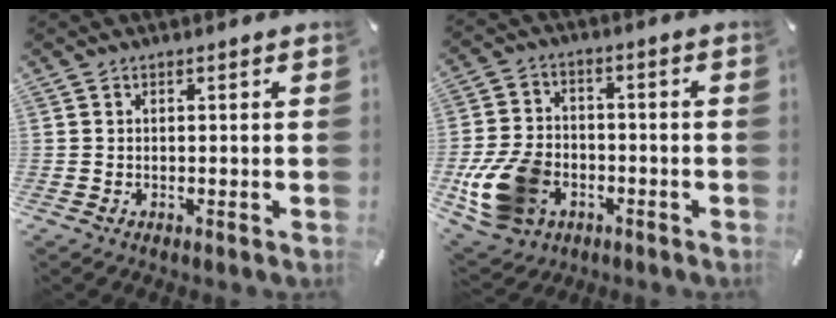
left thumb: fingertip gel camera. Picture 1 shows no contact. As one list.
[{"total": 14.3, "force": [-4.7, 10.6, 8.4], "torque": [-0.177, 0.027, -0.082]}]